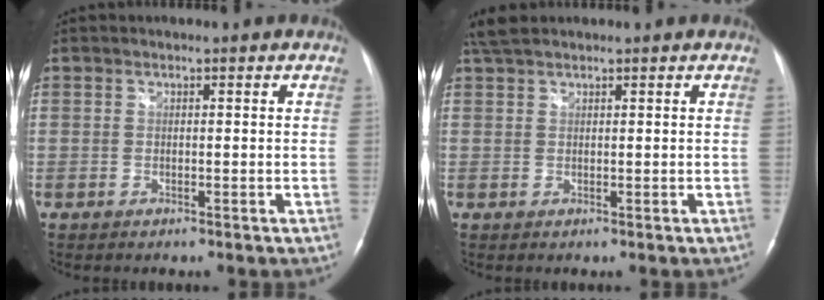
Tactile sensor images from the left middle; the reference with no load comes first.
{"total": 3.0, "force": [2.6, 0.6, 1.2], "torque": [-0.033, 0.019, 0.054]}